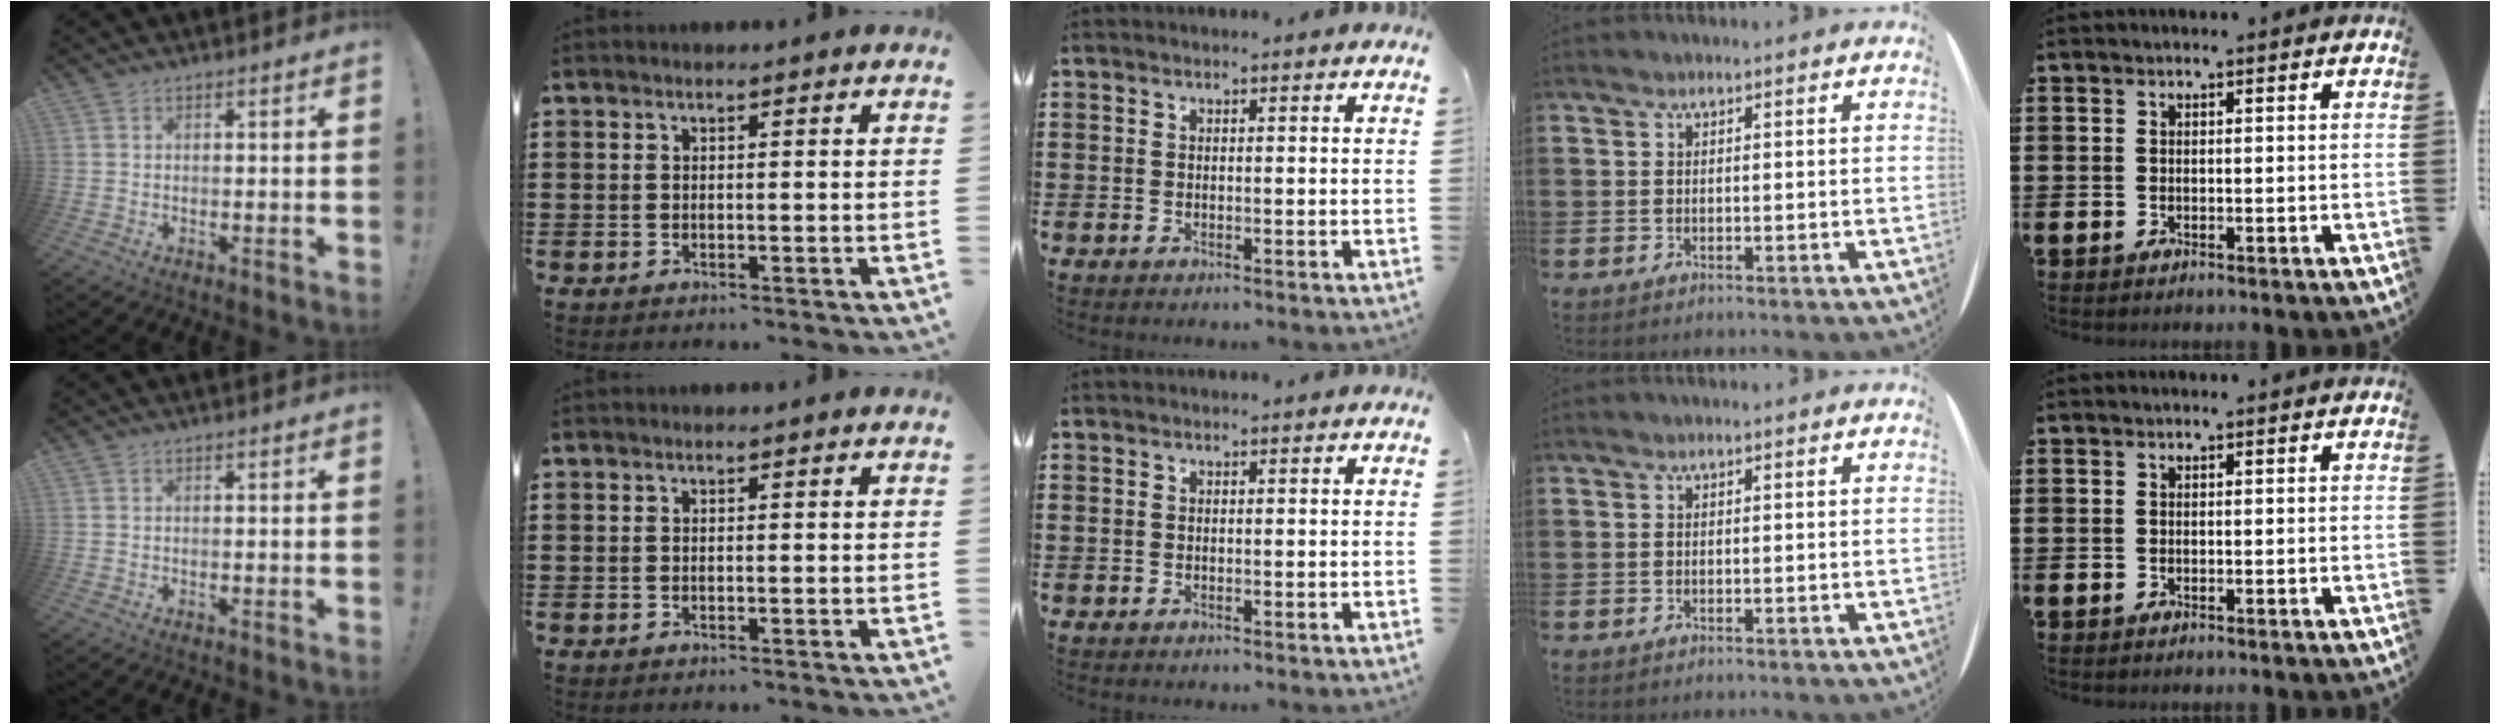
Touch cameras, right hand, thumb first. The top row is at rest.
{}